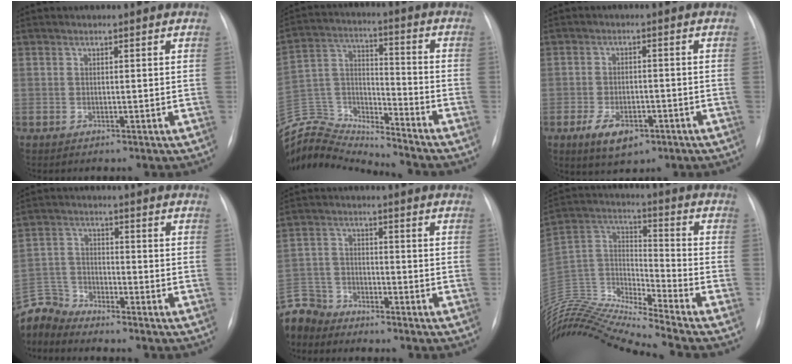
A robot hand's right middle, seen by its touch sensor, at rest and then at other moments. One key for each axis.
{"total": 17.3, "fx": -17.1, "fy": 0.7, "fz": 2.1, "tx": -0.047, "ty": 0.045, "tz": -0.303}
{"total": 5.7, "fx": -2.9, "fy": 2.8, "fz": 4.0, "tx": -0.077, "ty": -0.005, "tz": -0.039}
{"total": 6.5, "fx": -6.5, "fy": 0.2, "fz": -0.8, "tx": 0.010, "ty": 0.006, "tz": -0.130}
{"total": 8.7, "fx": -7.9, "fy": 3.5, "fz": 0.4, "tx": -0.019, "ty": 0.004, "tz": -0.155}
{"total": 20.4, "fx": -19.1, "fy": -1.7, "fz": 6.8, "tx": -0.146, "ty": 0.015, "tz": -0.348}